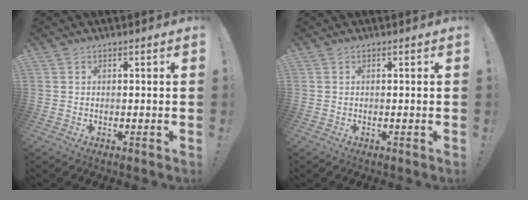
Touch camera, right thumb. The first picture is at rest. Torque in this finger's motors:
{"motor_torque": [0.00, 0.00, -0.01, 0.02, 0.00]}